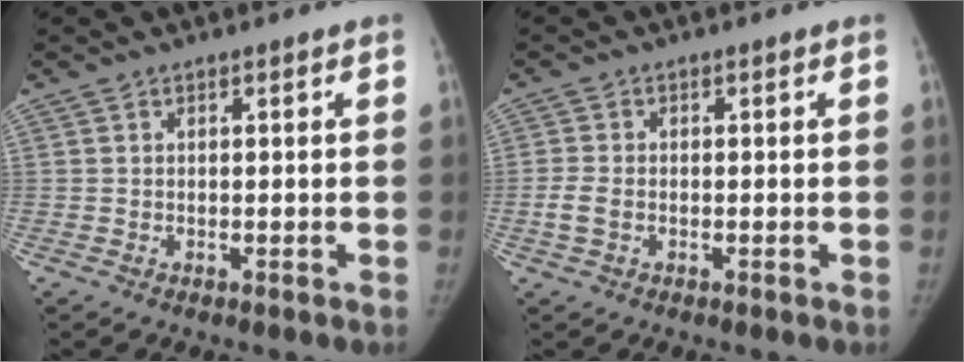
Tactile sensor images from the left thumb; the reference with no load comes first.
{"total": 3.1, "force": [-0.9, 2.0, 2.1], "torque": [-0.052, 0.005, -0.019]}